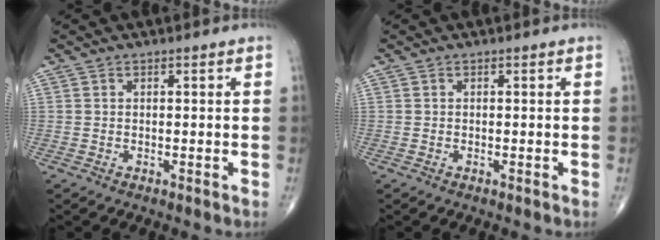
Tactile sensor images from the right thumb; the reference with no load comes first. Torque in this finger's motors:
{"motor_torque": [-0.41, -0.03, -0.08, -0.04, 0.00]}